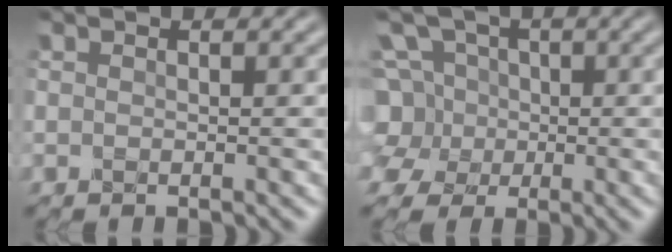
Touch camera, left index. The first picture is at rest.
{"total": 8.2, "force": [0.5, 7.3, 3.6], "torque": [-0.089, 0.041, -0.037]}